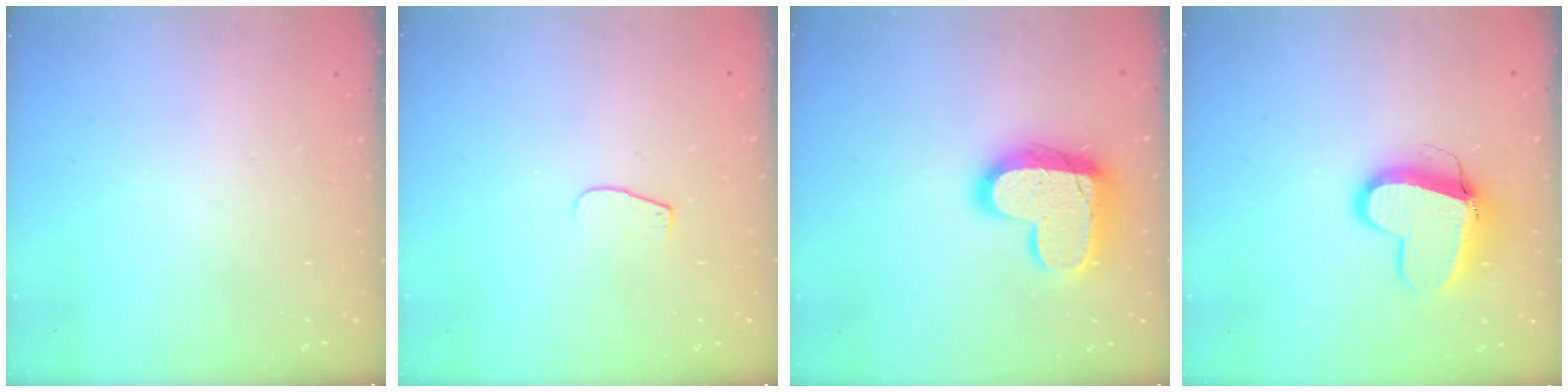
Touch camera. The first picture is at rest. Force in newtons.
{"total": 4.8, "press": 4.8, "slide": 0.4}
{"total": 17.1, "press": 17.0, "slide": 1.2}
{"total": 11.6, "press": 11.6, "slide": 1.2}